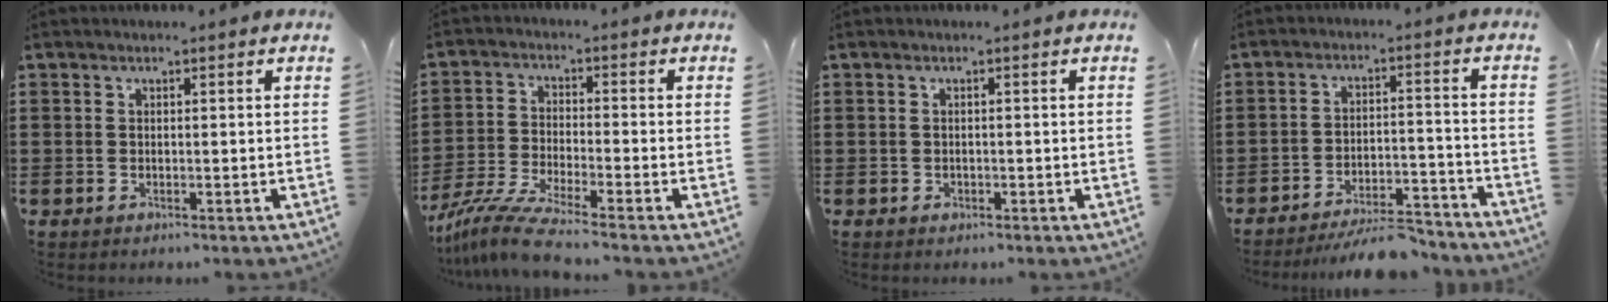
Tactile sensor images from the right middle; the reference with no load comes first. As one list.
[{"total": 6.6, "force": [-5.7, -0.2, 3.3], "torque": [-0.084, -0.020, -0.115]}, {"total": 0.5, "force": [-0.1, 0.5, 0.2], "torque": [-0.005, 0.001, -0.003]}, {"total": 6.9, "force": [-6.3, 1.0, 2.8], "torque": [-0.043, 0.009, -0.118]}]